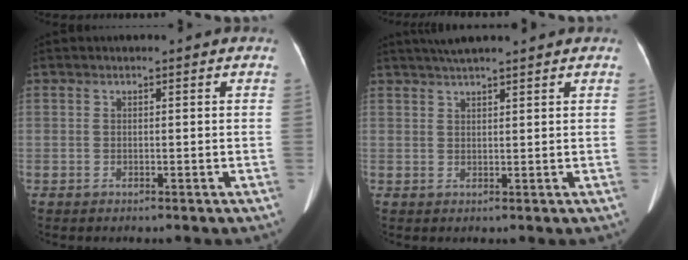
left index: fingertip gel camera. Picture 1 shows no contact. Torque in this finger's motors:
{"motor_torque": [-0.73, -1.30, -0.09, -0.03]}